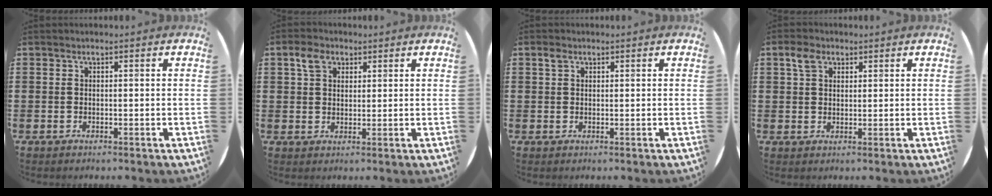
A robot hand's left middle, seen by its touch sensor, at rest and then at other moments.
{"total": 3.5, "force": [2.1, 2.3, 1.6], "torque": [-0.022, 0.001, 0.036]}
{"total": 1.1, "force": [0.6, 0.8, 0.4], "torque": [0.005, -0.003, 0.009]}
{"total": 3.0, "force": [1.8, 1.9, 1.4], "torque": [-0.025, 0.003, 0.033]}